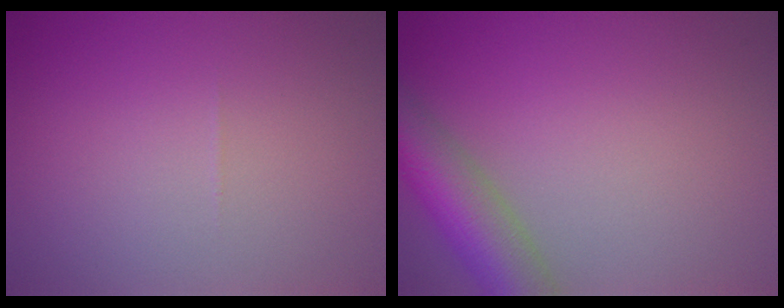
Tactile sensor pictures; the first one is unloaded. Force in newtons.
{"total": 6.8, "press": 6.8, "slide": 0.4}